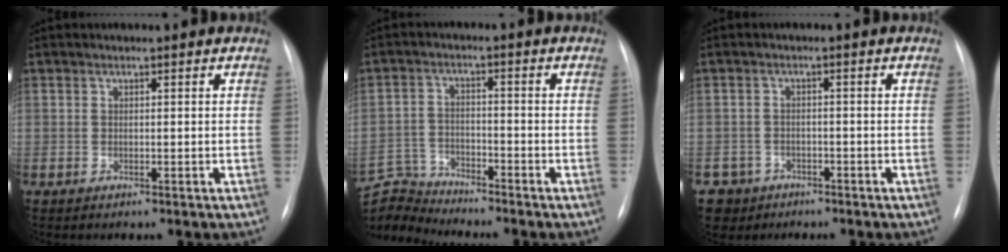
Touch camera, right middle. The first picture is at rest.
{"total": 8.2, "force": [-8.2, 0.3, -0.3], "torque": [-0.005, 0.015, -0.161]}
{"total": 4.8, "force": [-3.0, 3.7, -0.4], "torque": [0.010, 0.009, -0.049]}